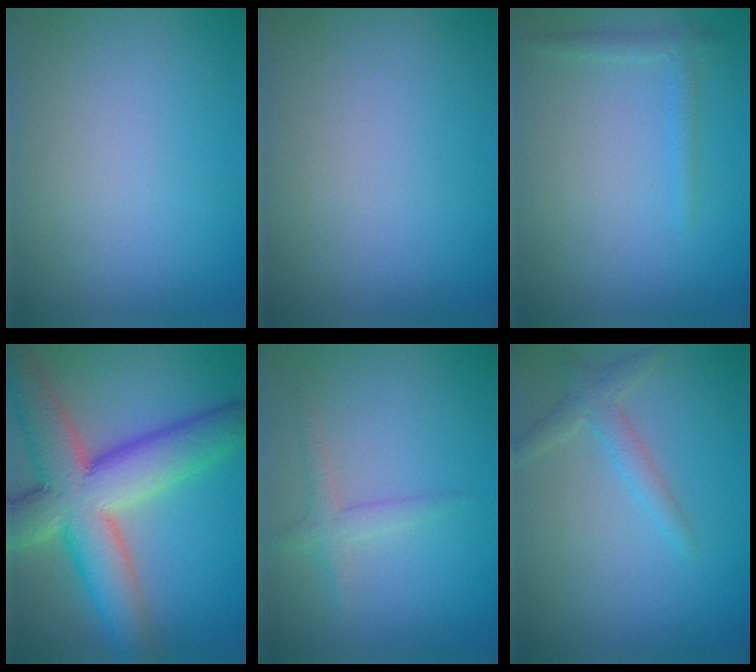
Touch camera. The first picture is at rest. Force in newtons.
{"total": 0.0}
{"total": 1.3, "press": 1.3, "slide": 0.1}
{"total": 11.4, "press": 11.3, "slide": 0.7}
{"total": 1.6, "press": 1.6, "slide": 0.0}
{"total": 1.9, "press": 1.9, "slide": 0.1}